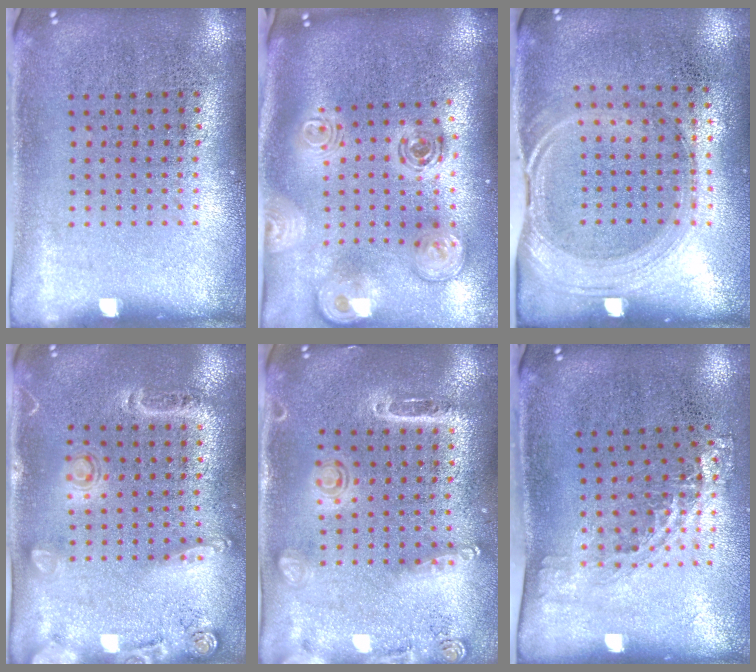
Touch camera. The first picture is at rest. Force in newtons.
{"total": 2.5, "press": 1.9, "slide": 1.6}
{"total": 1.5, "press": 1.3, "slide": 0.8}
{"total": 1.5, "press": 1.3, "slide": 0.8}
{"total": 1.6, "press": 1.5, "slide": 0.6}
{"total": 1.3, "press": 1.0, "slide": 0.9}